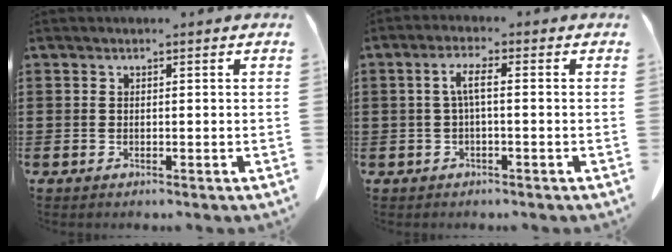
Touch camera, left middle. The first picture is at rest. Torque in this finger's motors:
{"motor_torque": [0.47, 0.43, 0.13, 0.08]}